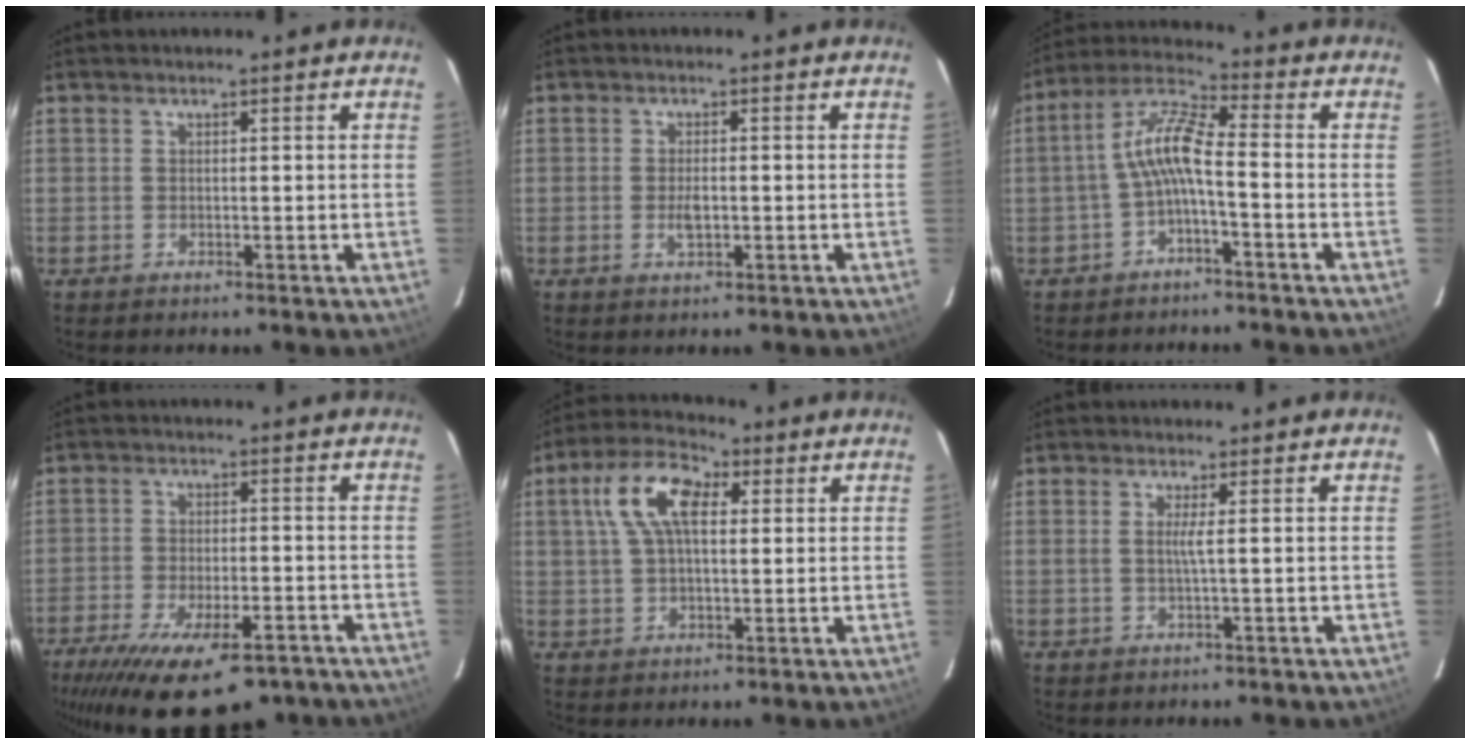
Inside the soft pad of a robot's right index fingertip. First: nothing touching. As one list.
[{"total": 2.7, "force": [-0.6, 1.1, 2.3], "torque": [-0.043, -0.002, -0.008]}, {"total": 7.4, "force": [-2.2, 1.3, 6.9], "torque": [-0.163, 0.021, -0.043]}, {"total": 19.6, "force": [-13.5, 7.3, 12.1], "torque": [-0.235, -0.046, -0.196]}, {"total": 10.6, "force": [3.0, 5.4, 8.6], "torque": [-0.171, 0.030, 0.050]}, {"total": 1.7, "force": [0.2, -0.5, 1.6], "torque": [-0.031, -0.002, 0.003]}]